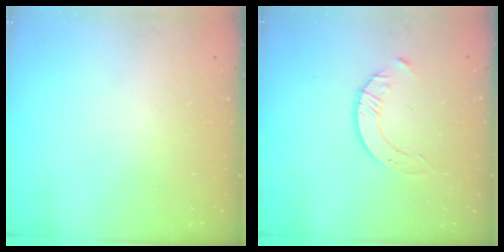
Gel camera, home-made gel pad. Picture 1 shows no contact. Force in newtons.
{"total": 3.5, "press": 3.4, "slide": 0.4}